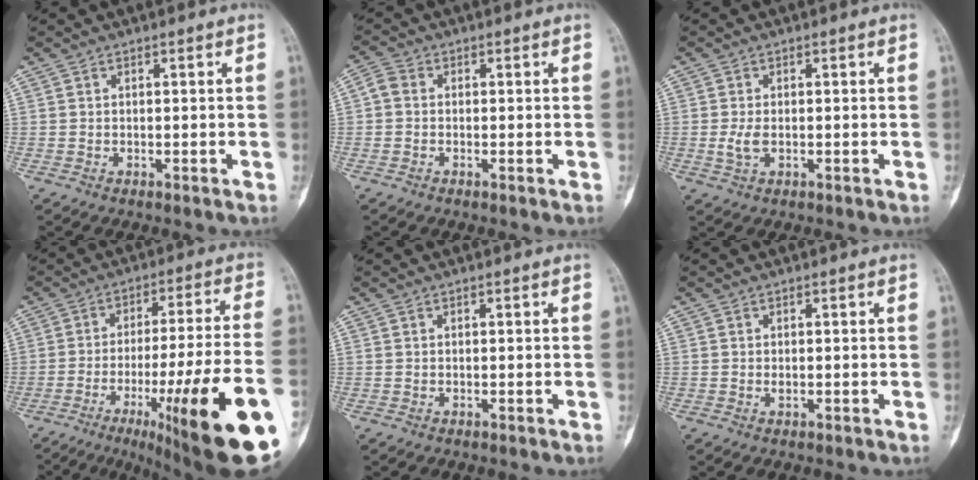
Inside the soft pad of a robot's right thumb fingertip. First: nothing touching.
{"total": 2.6, "force": [0.0, 2.1, 1.4], "torque": [-0.025, 0.008, -0.008]}
{"total": 2.6, "force": [-0.3, 1.3, 2.1], "torque": [-0.052, -0.003, -0.006]}
{"total": 25.7, "force": [-10.8, 3.2, 23.1], "torque": [-0.275, 0.030, -0.153]}
{"total": 0.0}
{"total": 0.6, "force": [0.0, 0.5, 0.4], "torque": [-0.003, 0.000, -0.001]}